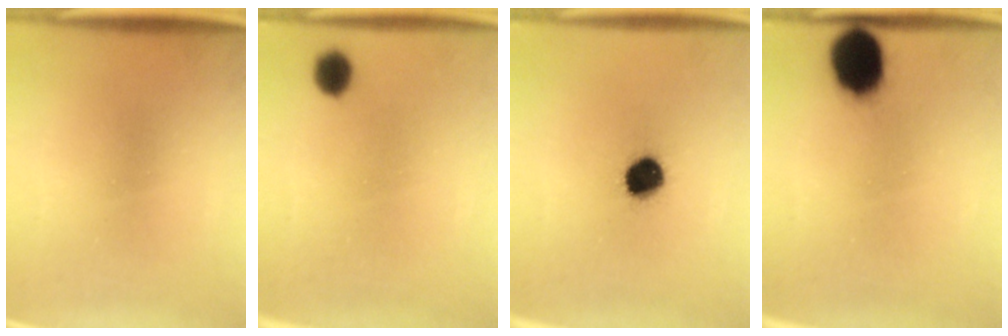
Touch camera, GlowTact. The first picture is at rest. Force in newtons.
{"total": 4.2}
{"total": 9.5}
{"total": 10.7}